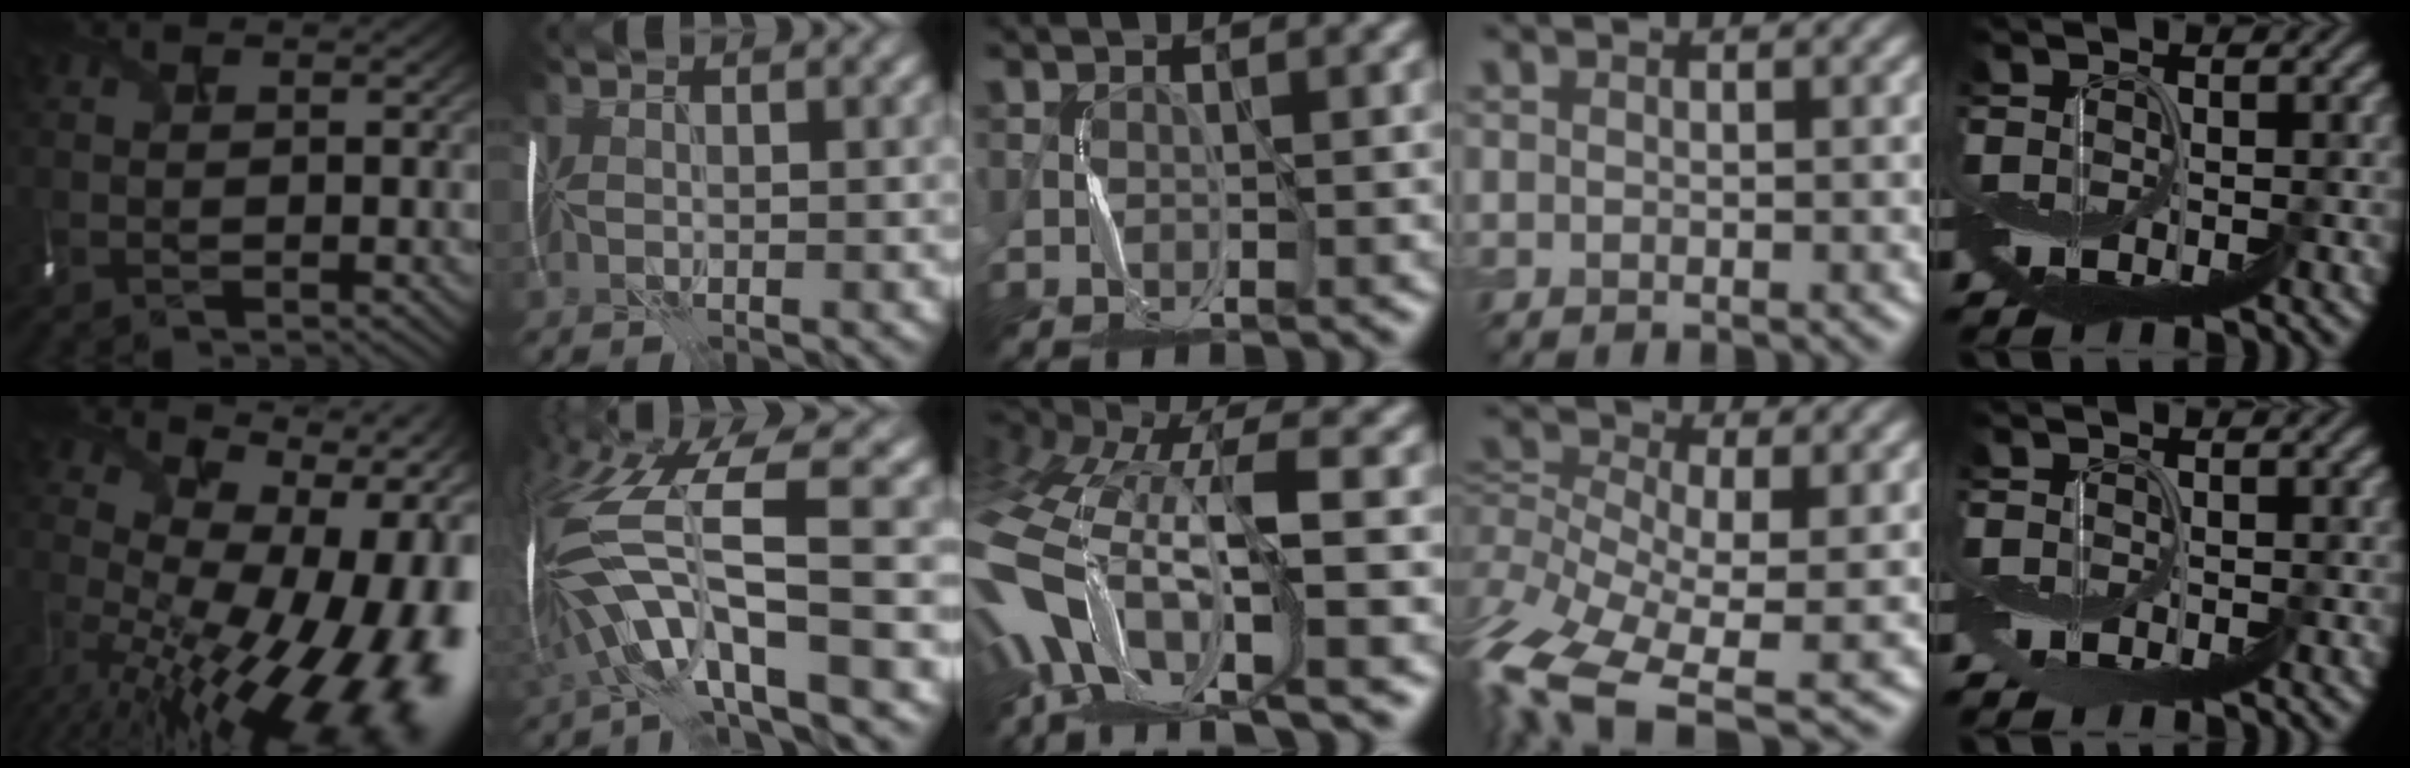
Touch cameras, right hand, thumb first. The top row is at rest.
{"thumb": {"total": 18.1, "force": [-3.9, 7.5, 16.0], "torque": [-0.198, -0.022, -0.030]}, "index": {"total": 12.6, "force": [-3.0, 4.1, 11.5], "torque": [-0.242, 0.006, -0.051]}, "middle": {"total": 14.2, "force": [-4.7, 5.9, 12.0], "torque": [-0.278, -0.002, -0.076]}, "ring": {"total": 12.5, "force": [-6.3, 5.7, 9.1], "torque": [-0.223, -0.005, -0.126]}, "little": {"total": 0.9, "force": [-0.8, 0.2, 0.1], "torque": [-0.001, -0.004, -0.017]}}